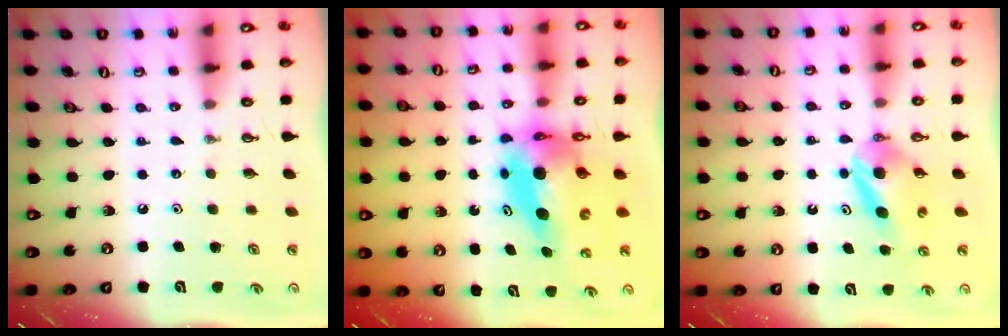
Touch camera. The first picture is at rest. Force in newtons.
{"total": 9.2, "press": 9.2, "slide": 0.6}
{"total": 5.6, "press": 5.5, "slide": 1.1}